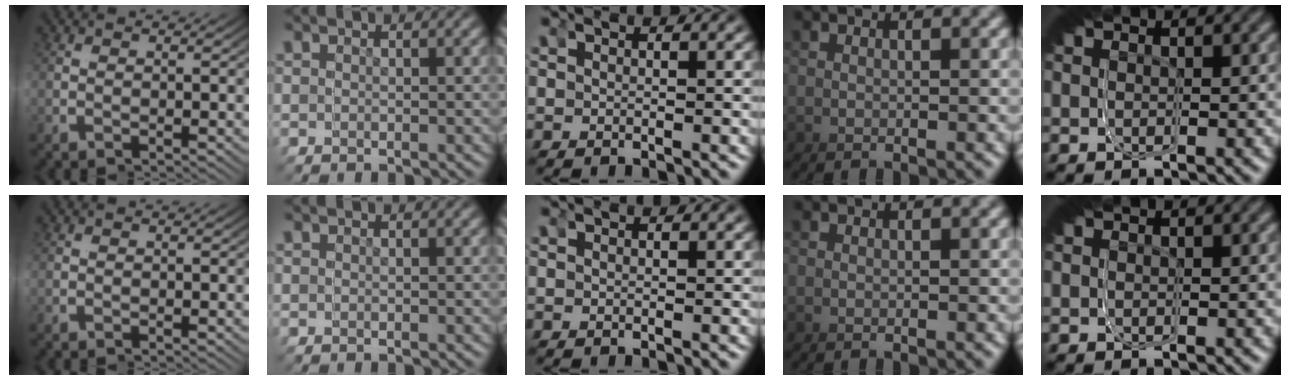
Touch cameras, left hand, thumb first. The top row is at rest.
{}